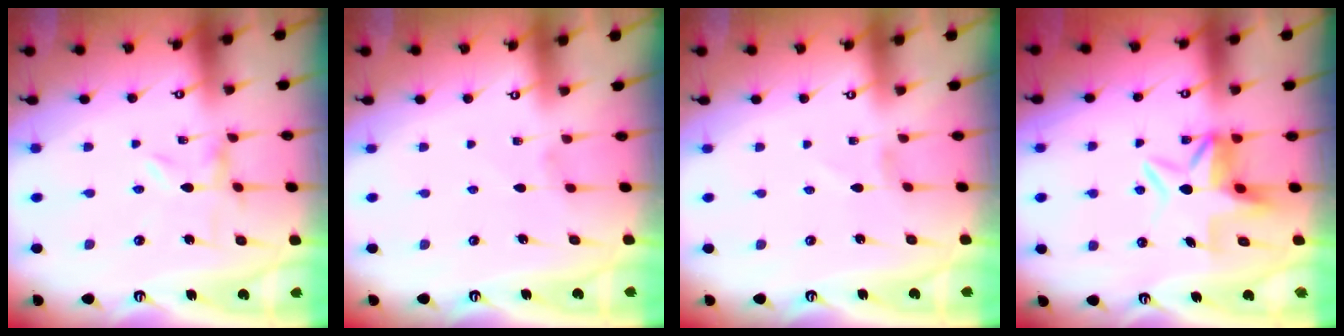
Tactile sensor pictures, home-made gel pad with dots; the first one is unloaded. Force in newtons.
{"total": 0.0}
{"total": 0.7, "press": 0.7, "slide": 0.2}
{"total": 6.5, "press": 6.5, "slide": 0.8}